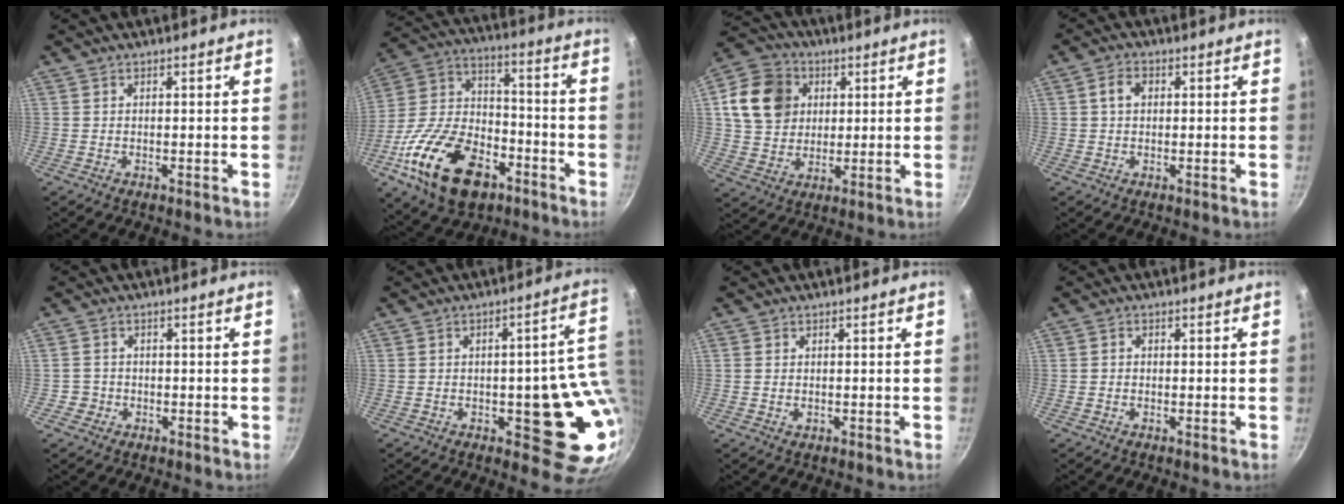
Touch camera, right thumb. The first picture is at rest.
{"total": 23.7, "force": [-11.1, 14.4, 15.2], "torque": [-0.257, 0.061, -0.192]}
{"total": 13.5, "force": [3.6, 11.2, 6.6], "torque": [-0.097, 0.005, 0.062]}
{"total": 3.4, "force": [0.5, 2.5, 2.2], "torque": [-0.030, 0.008, 0.006]}
{"total": 2.6, "force": [-1.0, 2.4, 0.3], "torque": [0.008, 0.015, -0.016]}
{"total": 14.8, "force": [-0.4, 6.3, 13.3], "torque": [-0.101, -0.009, -0.004]}
{"total": 1.1, "force": [-0.2, 0.9, 0.7], "torque": [-0.013, 0.000, -0.004]}
{"total": 1.1, "force": [-0.3, 1.0, 0.5], "torque": [-0.009, 0.004, -0.007]}